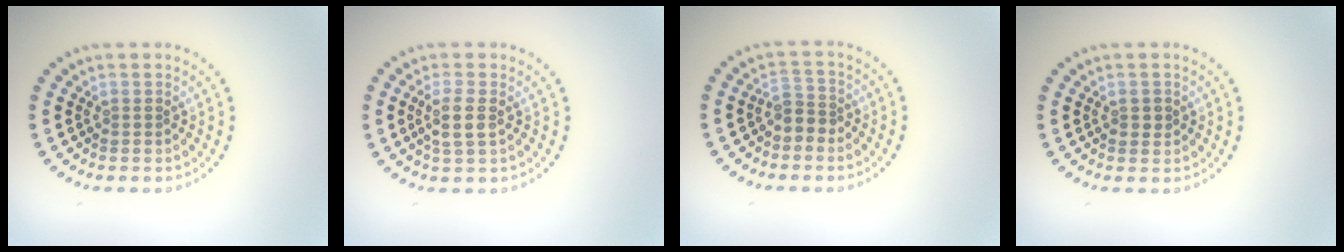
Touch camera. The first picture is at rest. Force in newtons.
{"total": 2.3, "press": 2.1, "slide": 1.1}
{"total": 1.9, "press": 1.6, "slide": 1.0}
{"total": 1.2, "press": 1.2, "slide": 0.1}